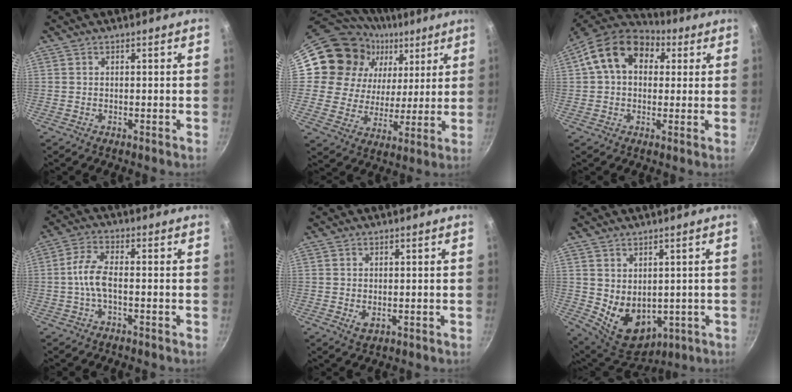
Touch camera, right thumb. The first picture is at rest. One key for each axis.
{"total": 17.7, "fx": 9.2, "fy": 13.2, "fz": 7.4, "tx": -0.107, "ty": -0.039, "tz": 0.158}
{"total": 15.2, "fx": 4.4, "fy": 10.9, "fz": 9.5, "tx": -0.138, "ty": 0.021, "tz": 0.056}
{"total": 5.7, "fx": -1.3, "fy": 2.2, "fz": 5.0, "tx": -0.116, "ty": 0.023, "tz": -0.034}
{"total": 2.0, "fx": -0.1, "fy": 1.3, "fz": 1.5, "tx": -0.027, "ty": -0.004, "tz": 0.001}
{"total": 10.3, "fx": 0.0, "fy": 7.6, "fz": 7.0, "tx": -0.092, "ty": -0.018, "tz": 0.032}